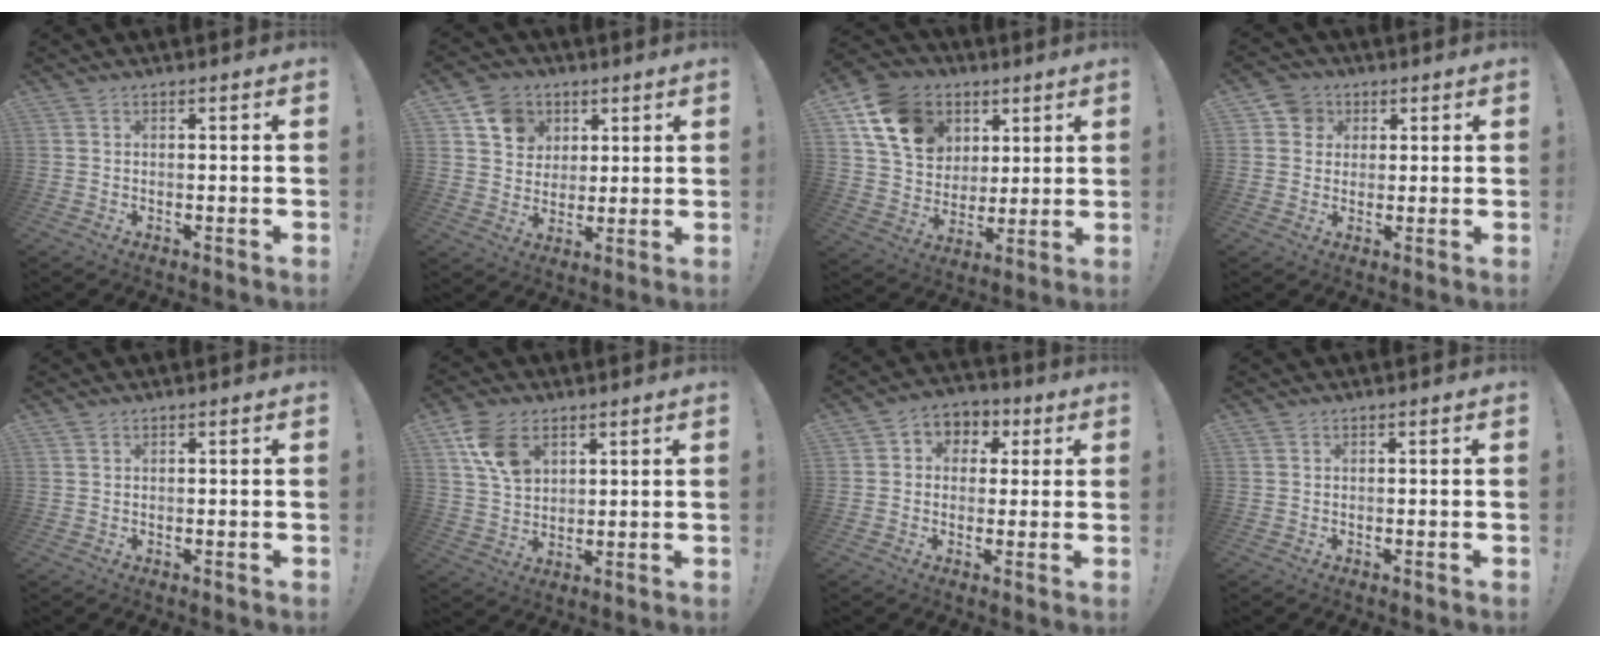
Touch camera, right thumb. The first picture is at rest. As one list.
[{"total": 10.8, "force": [4.9, 9.1, 3.0], "torque": [-0.034, -0.030, 0.097]}, {"total": 16.5, "force": [7.3, 12.7, 7.4], "torque": [-0.120, -0.023, 0.150]}, {"total": 5.7, "force": [1.8, 5.2, 1.6], "torque": [-0.022, -0.001, 0.034]}, {"total": 0.9, "force": [-0.5, -0.5, -0.6], "torque": [0.017, 0.002, -0.011]}, {"total": 11.1, "force": [5.4, 7.3, 6.3], "torque": [-0.111, -0.015, 0.106]}, {"total": 5.9, "force": [-0.2, 5.6, 1.9], "torque": [-0.020, 0.009, 0.000]}, {"total": 1.4, "force": [-0.9, -0.8, -0.8], "torque": [0.016, 0.004, -0.017]}]